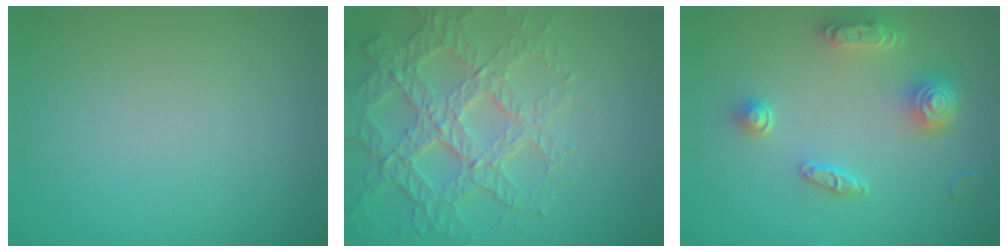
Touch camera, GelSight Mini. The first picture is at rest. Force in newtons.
{"total": 7.3, "press": 5.2, "slide": 5.2}
{"total": 4.6, "press": 3.9, "slide": 2.5}